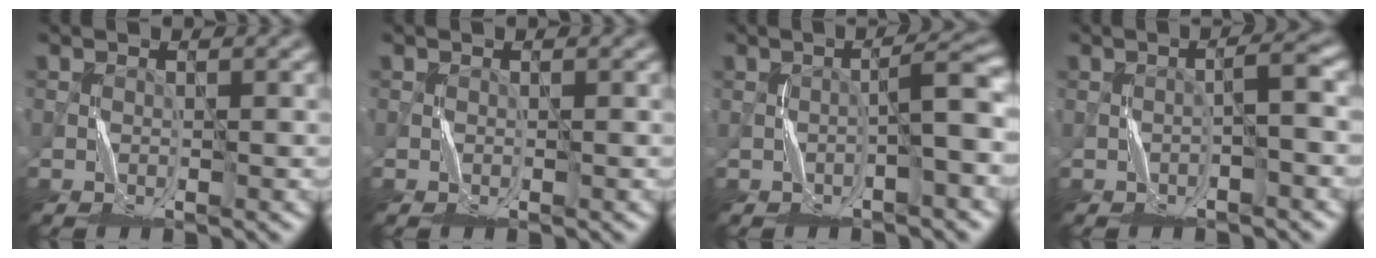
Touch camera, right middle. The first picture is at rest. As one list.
[{"total": 0.0}, {"total": 3.2, "force": [-0.7, 0.2, 3.1], "torque": [-0.050, 0.020, -0.016]}, {"total": 2.1, "force": [-0.4, 0.1, 2.0], "torque": [-0.034, 0.012, -0.008]}]